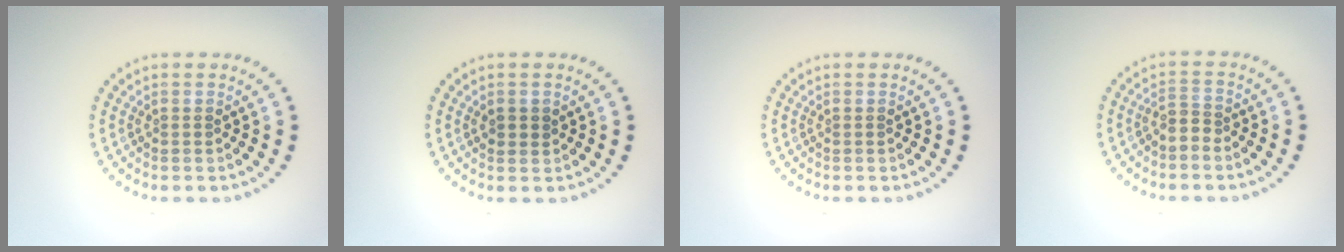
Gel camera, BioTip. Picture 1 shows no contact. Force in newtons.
{"total": 1.2, "press": 1.1, "slide": 0.4}
{"total": 0.0}
{"total": 1.7, "press": 1.2, "slide": 1.2}